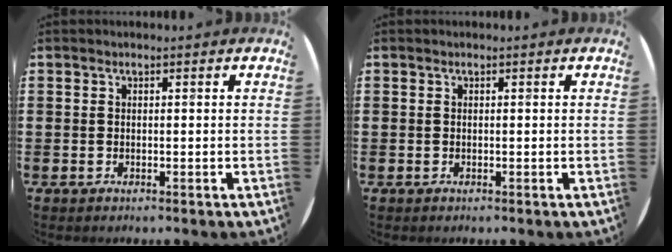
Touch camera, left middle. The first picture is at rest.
{"total": 0.0}